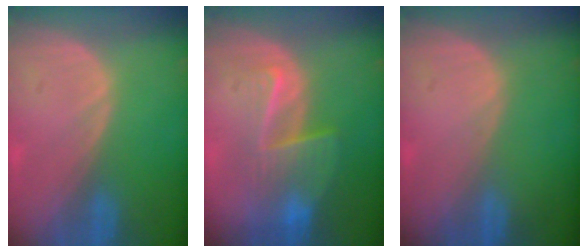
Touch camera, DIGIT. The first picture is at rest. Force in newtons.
{"total": 6.6, "press": 6.4, "slide": 1.4}
{"total": 0.0}